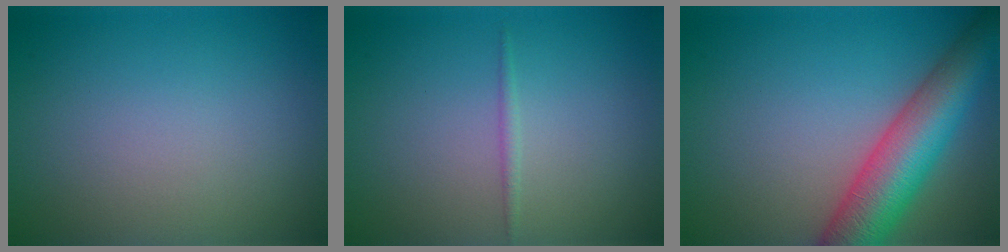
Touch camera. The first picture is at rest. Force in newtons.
{"total": 0.7, "press": 0.7, "slide": 0.0}
{"total": 8.7, "press": 8.7, "slide": 0.3}